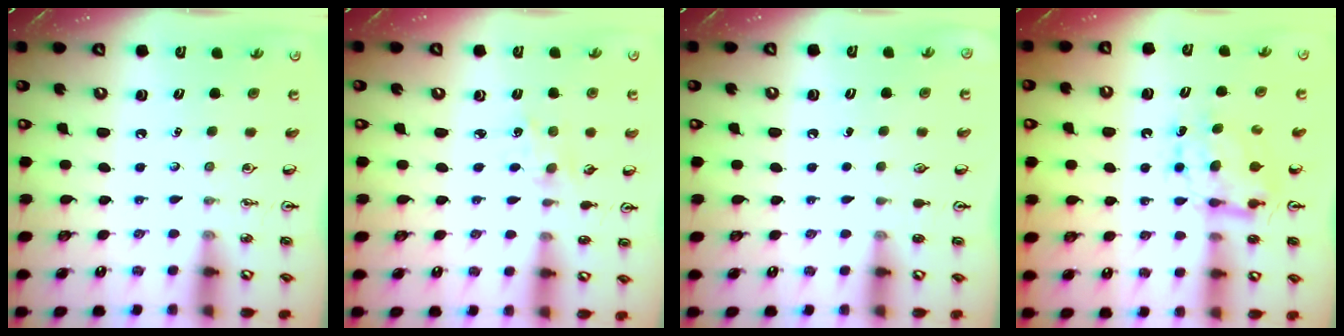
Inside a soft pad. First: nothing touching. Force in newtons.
{"total": 1.2, "press": 1.2, "slide": 0.2}
{"total": 0.0}
{"total": 7.3, "press": 7.3, "slide": 0.2}